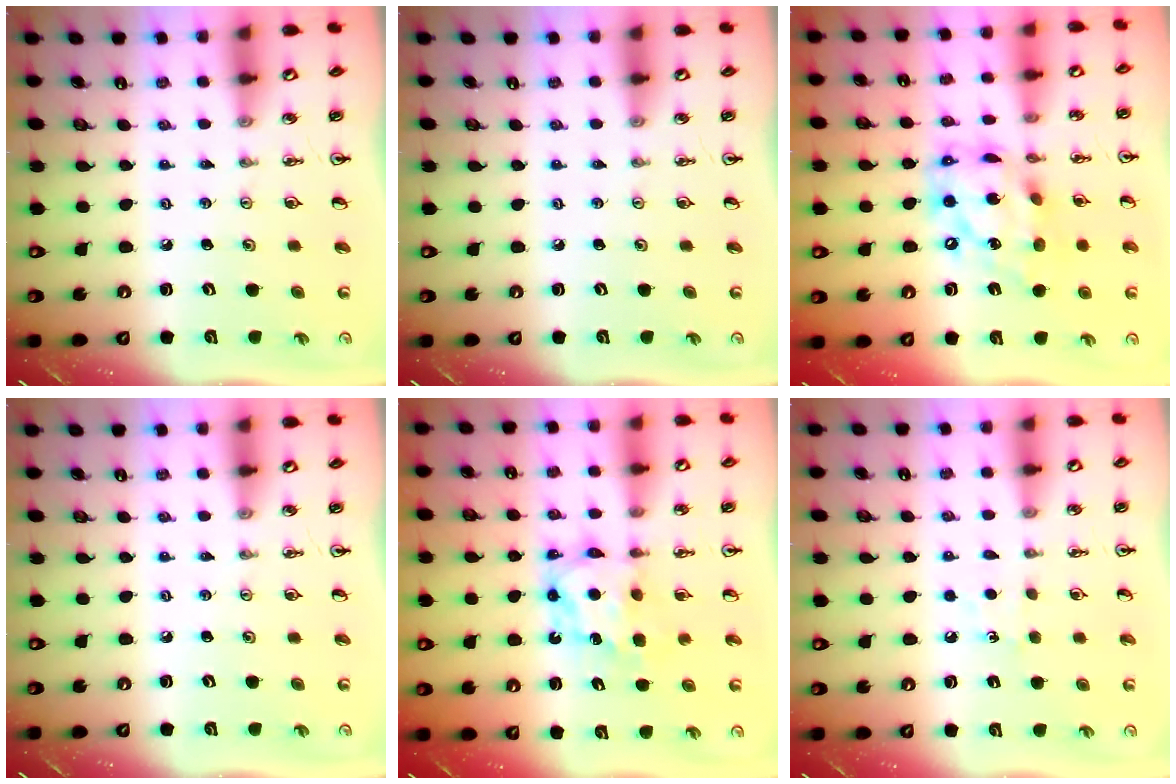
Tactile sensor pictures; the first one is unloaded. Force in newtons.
{"total": 0.0}
{"total": 16.0, "press": 16.0, "slide": 1.4}
{"total": 0.0}
{"total": 6.7, "press": 6.7, "slide": 0.5}
{"total": 4.4, "press": 4.3, "slide": 0.6}